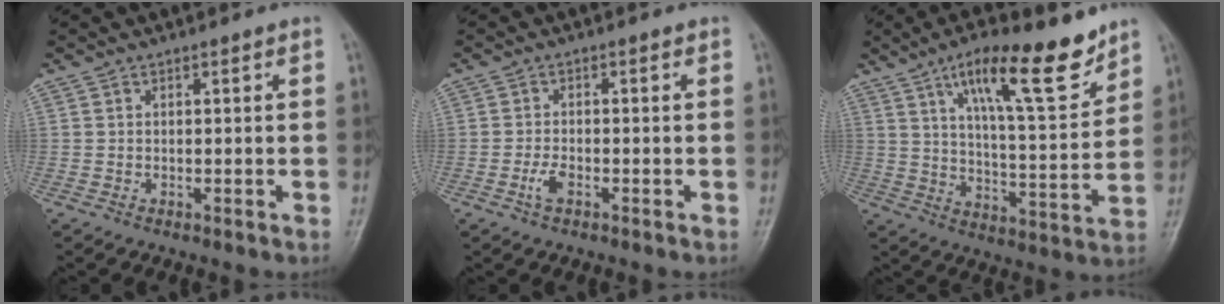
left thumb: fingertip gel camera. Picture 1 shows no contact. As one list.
[{"total": 2.5, "force": [-1.2, 1.2, 1.9], "torque": [-0.043, 0.007, -0.025]}, {"total": 17.4, "force": [10.9, 4.5, 12.7], "torque": [-0.176, -0.055, 0.182]}]